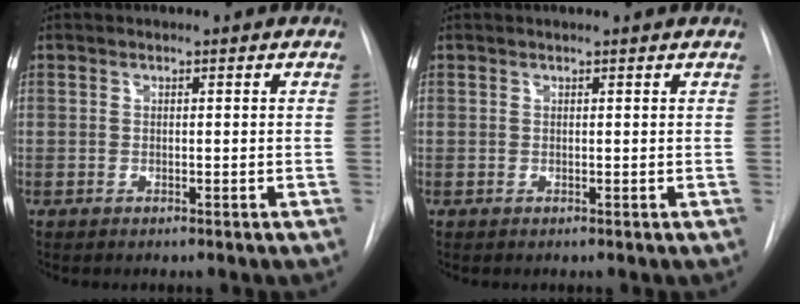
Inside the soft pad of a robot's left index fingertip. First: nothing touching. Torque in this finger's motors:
{"motor_torque": [0.08, -0.07, -0.12, -0.01]}